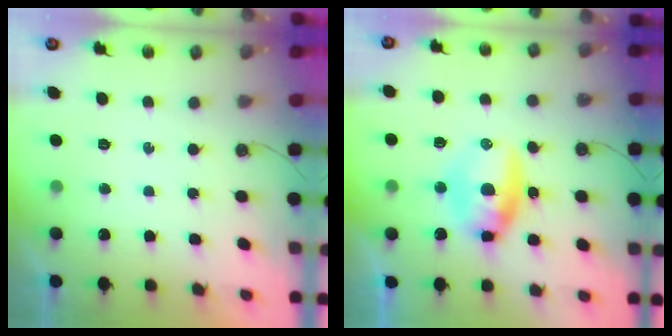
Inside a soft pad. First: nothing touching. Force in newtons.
{"total": 10.4, "press": 9.6, "slide": 4.0}